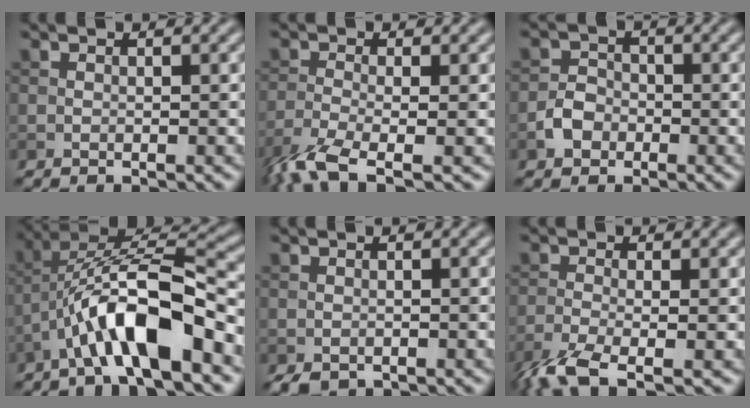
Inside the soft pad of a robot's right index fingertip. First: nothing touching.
{"total": 5.4, "force": [-3.7, 1.4, 3.7], "torque": [-0.082, -0.014, -0.084]}
{"total": 2.4, "force": [-1.2, 1.9, 0.9], "torque": [-0.013, 0.005, -0.026]}
{"total": 9.5, "force": [-4.0, 2.7, 8.2], "torque": [-0.143, 0.017, -0.069]}
{"total": 1.1, "force": [-0.9, 0.6, 0.4], "torque": [-0.008, -0.005, -0.016]}
{"total": 4.9, "force": [-3.3, 1.3, 3.4], "torque": [-0.077, -0.015, -0.077]}